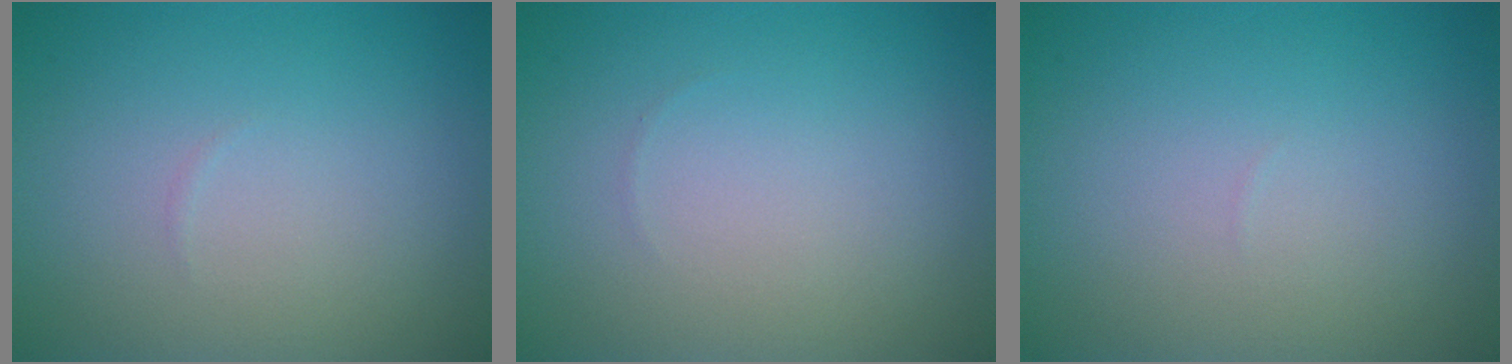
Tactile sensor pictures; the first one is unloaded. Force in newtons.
{"total": 0.0}
{"total": 0.0}